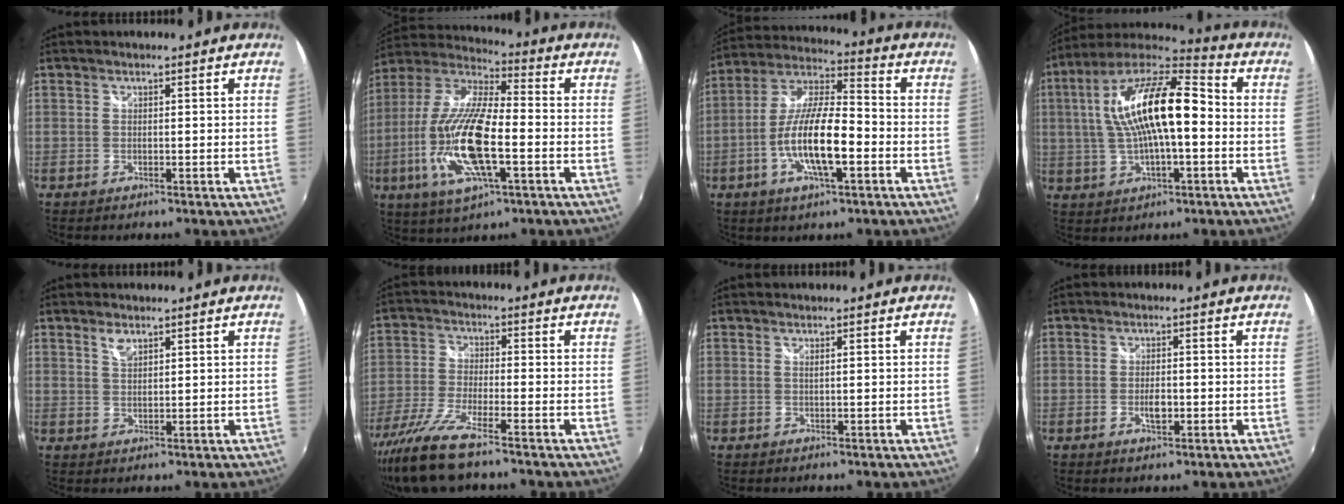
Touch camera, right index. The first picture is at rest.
{"total": 20.2, "force": [-5.1, 6.5, 18.4], "torque": [-0.378, -0.018, -0.102]}
{"total": 14.4, "force": [-4.3, 3.9, 13.1], "torque": [-0.260, -0.004, -0.083]}
{"total": 19.0, "force": [0.8, 6.4, 17.9], "torque": [-0.329, 0.021, 0.002]}
{"total": 2.5, "force": [1.6, 1.0, 1.5], "torque": [-0.026, 0.002, 0.030]}
{"total": 10.7, "force": [-8.0, 1.3, 6.9], "torque": [-0.153, -0.030, -0.157]}
{"total": 0.6, "force": [0.3, 0.0, 0.5], "torque": [-0.010, 0.000, 0.005]}
{"total": 3.0, "force": [-0.8, 1.4, 2.5], "torque": [-0.043, -0.003, -0.013]}